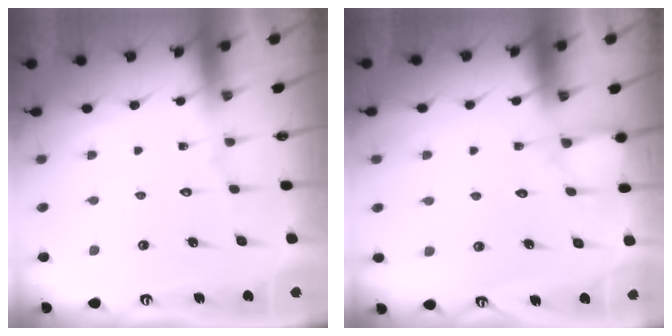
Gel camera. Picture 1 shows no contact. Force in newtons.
{"total": 6.0, "press": 6.0, "slide": 0.5}